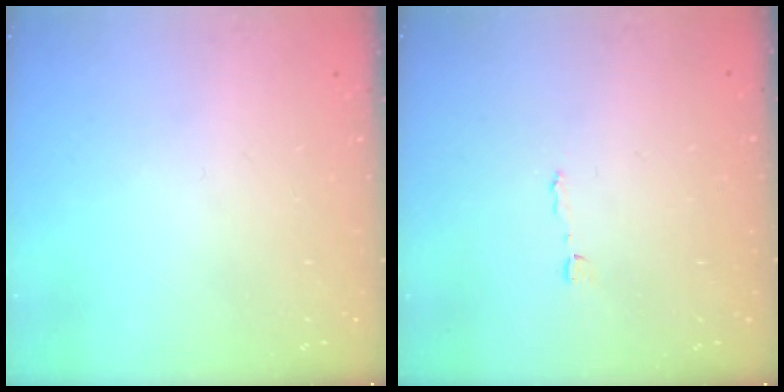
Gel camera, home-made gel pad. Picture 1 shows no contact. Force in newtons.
{"total": 1.2, "press": 1.2, "slide": 0.0}